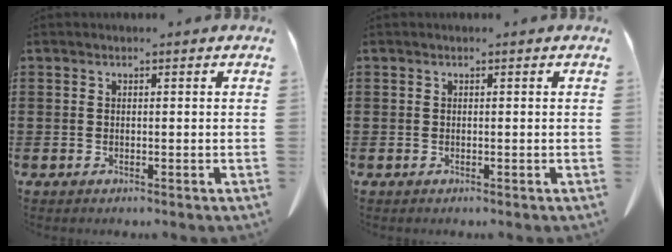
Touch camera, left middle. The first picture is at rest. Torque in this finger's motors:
{"motor_torque": [-0.11, 0.05, 0.05, -0.01]}